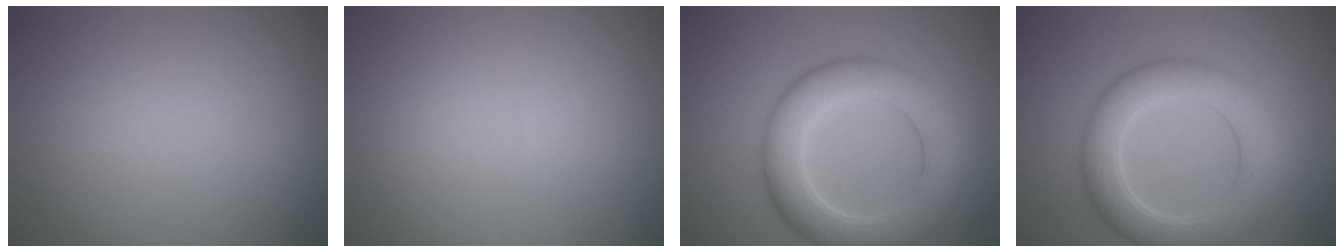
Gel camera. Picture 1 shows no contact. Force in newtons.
{"total": 0.0}
{"total": 7.8, "press": 7.8, "slide": 0.1}
{"total": 6.7, "press": 6.7, "slide": 0.2}